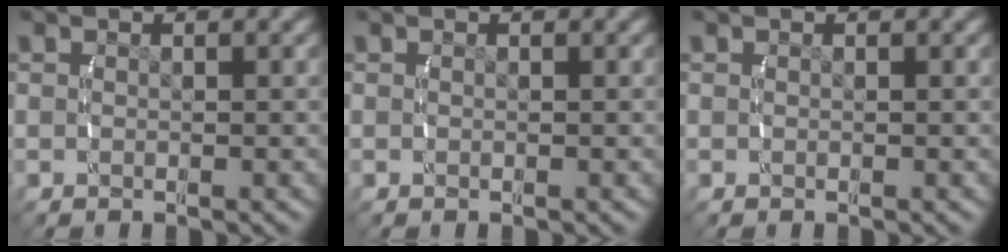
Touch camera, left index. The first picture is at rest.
{"total": 0.0}
{"total": 0.0}